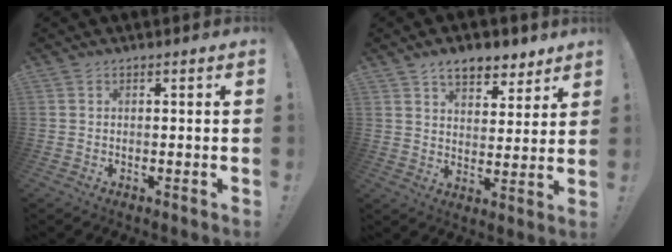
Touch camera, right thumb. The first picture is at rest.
{"total": 9.3, "force": [6.8, 4.8, 4.2], "torque": [-0.051, -0.039, 0.123]}